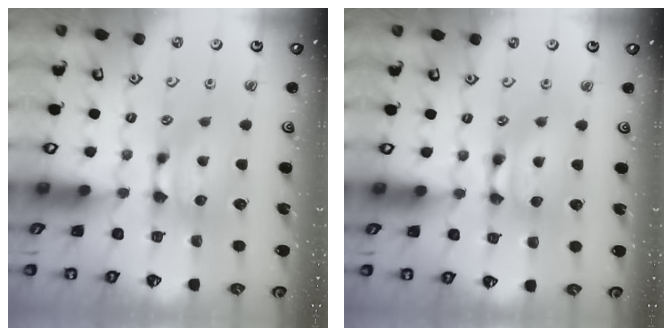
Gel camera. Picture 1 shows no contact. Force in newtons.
{"total": 1.8, "press": 1.8, "slide": 0.1}